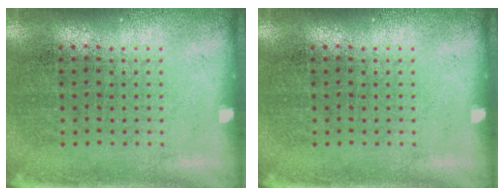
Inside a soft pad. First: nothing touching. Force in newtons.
{"total": 0.0}